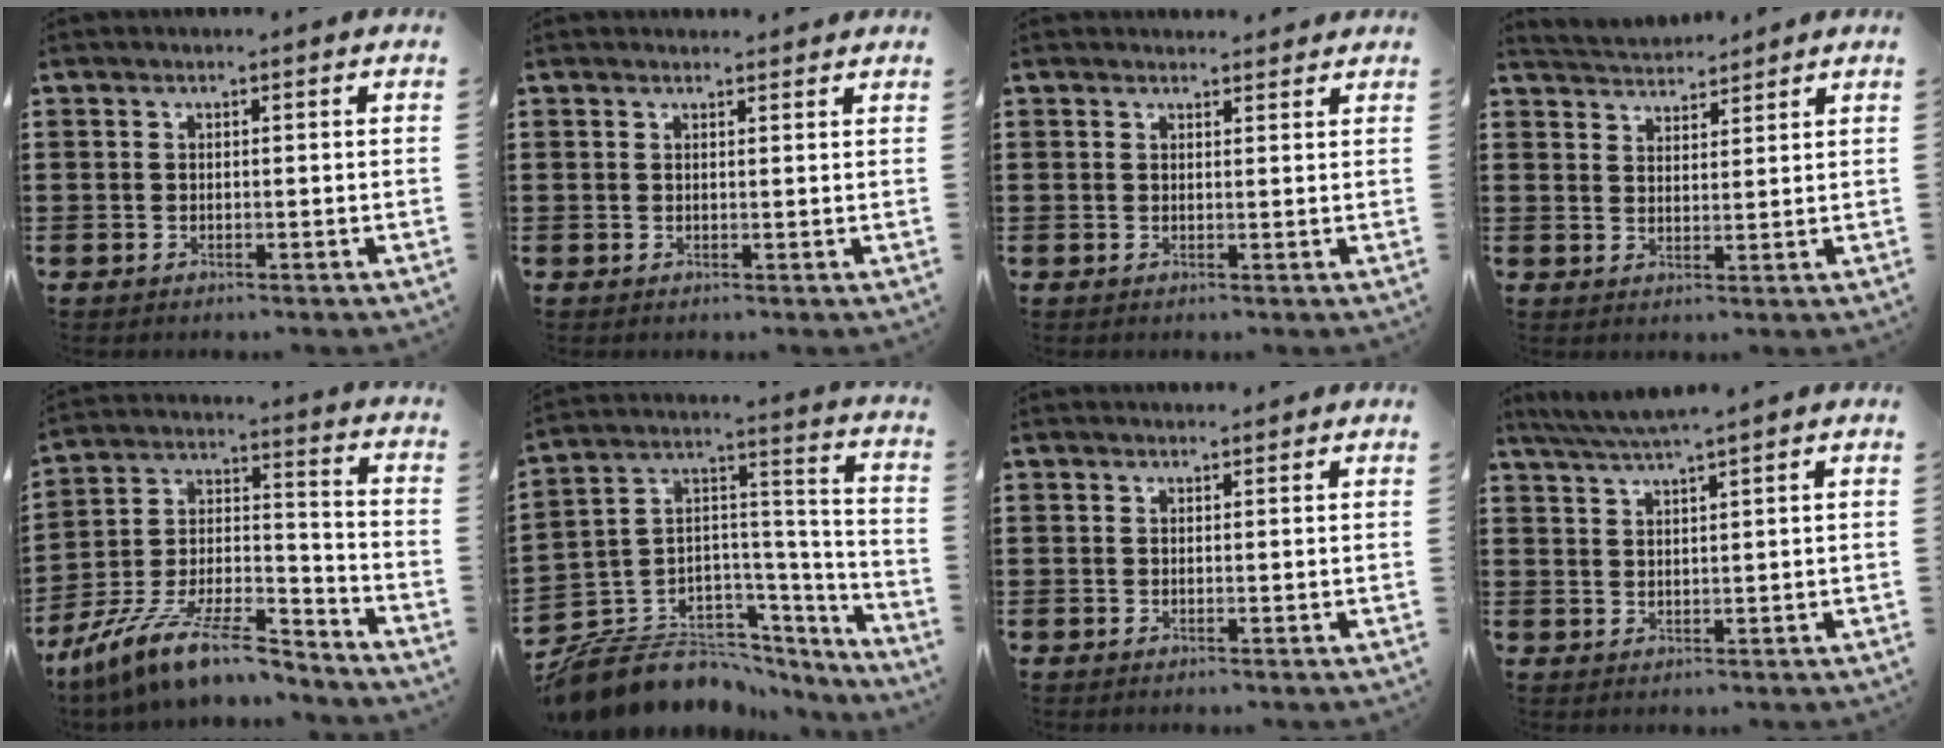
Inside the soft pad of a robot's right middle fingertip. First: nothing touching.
{"total": 1.1, "force": [1.1, 0.2, -0.1], "torque": [0.005, -0.004, 0.020]}
{"total": 1.5, "force": [1.4, 0.4, -0.1], "torque": [0.006, -0.001, 0.026]}
{"total": 3.5, "force": [3.5, 0.4, -0.4], "torque": [-0.006, -0.017, 0.065]}
{"total": 13.2, "force": [-11.0, 2.0, 7.1], "torque": [-0.134, 0.023, -0.210]}
{"total": 7.1, "force": [-5.9, 4.0, 0.1], "torque": [-0.026, -0.010, -0.117]}
{"total": 0.8, "force": [0.8, 0.0, 0.0], "torque": [0.006, -0.007, 0.014]}
{"total": 3.7, "force": [3.3, -0.4, 1.5], "torque": [-0.041, -0.005, 0.060]}